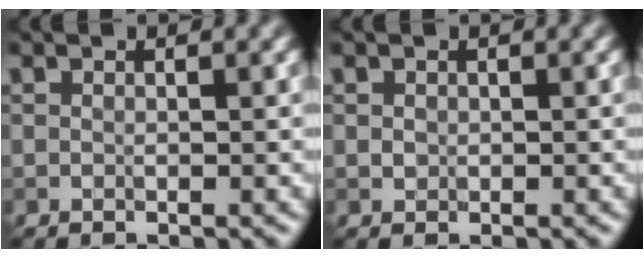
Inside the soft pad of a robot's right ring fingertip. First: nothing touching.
{"total": 0.5, "force": [0.0, 0.5, 0.1], "torque": [0.001, -0.002, 0.001]}